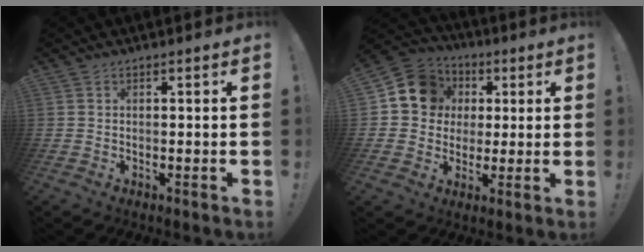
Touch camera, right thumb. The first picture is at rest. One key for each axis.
{"total": 13.0, "fx": 3.4, "fy": 11.5, "fz": 4.9, "tx": -0.056, "ty": -0.004, "tz": 0.068}